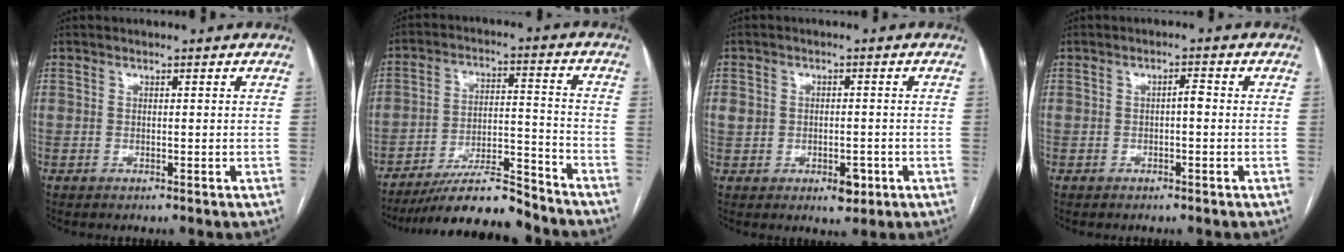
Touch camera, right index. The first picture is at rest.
{"total": 13.3, "force": [-12.1, 1.6, 5.3], "torque": [-0.083, 0.016, -0.206]}
{"total": 4.9, "force": [-1.3, 3.4, 3.3], "torque": [-0.046, 0.011, -0.007]}
{"total": 1.5, "force": [-0.2, 0.4, 1.5], "torque": [-0.022, 0.004, -0.005]}